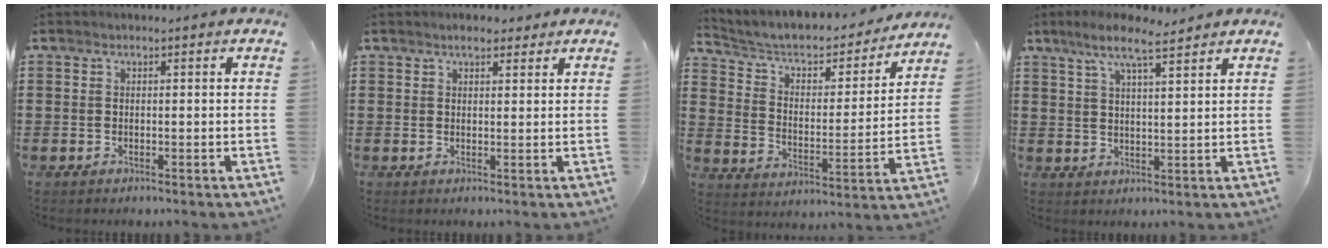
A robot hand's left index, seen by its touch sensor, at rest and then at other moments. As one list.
[{"total": 2.5, "force": [2.0, 0.8, 1.1], "torque": [-0.026, 0.006, 0.037]}, {"total": 5.2, "force": [4.2, 2.1, 2.3], "torque": [-0.067, -0.028, 0.065]}, {"total": 7.3, "force": [5.6, 1.1, 4.6], "torque": [-0.103, -0.006, 0.099]}]